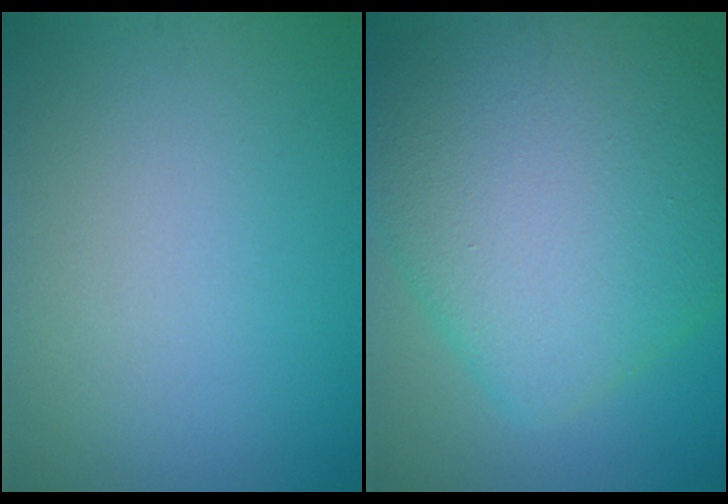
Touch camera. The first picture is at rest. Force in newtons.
{"total": 12.7, "press": 12.7, "slide": 0.2}